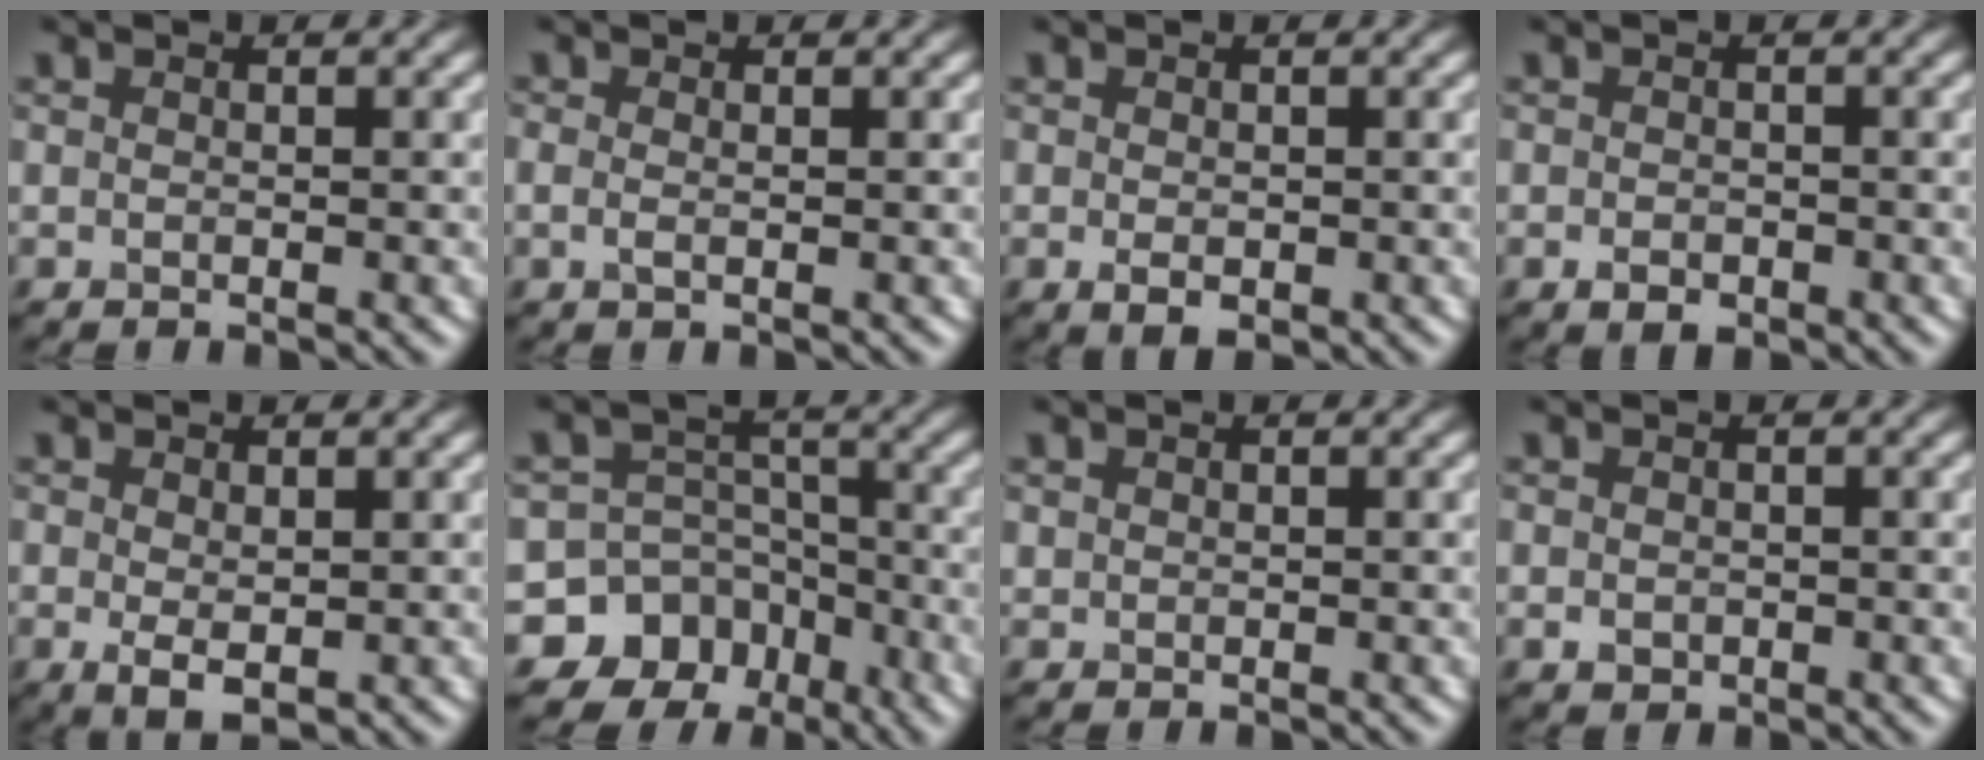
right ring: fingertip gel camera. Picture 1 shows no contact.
{"total": 0.9, "force": [0.1, 0.4, 0.8], "torque": [-0.022, -0.003, -0.002]}
{"total": 1.5, "force": [-0.2, 0.9, 1.2], "torque": [-0.024, -0.006, -0.001]}
{"total": 1.5, "force": [-0.5, 1.0, 1.0], "torque": [-0.017, -0.004, -0.011]}
{"total": 2.1, "force": [0.1, 1.1, 1.8], "torque": [-0.035, -0.006, 0.005]}
{"total": 12.2, "force": [-6.9, 9.9, 1.5], "torque": [-0.030, -0.025, -0.125]}
{"total": 0.5, "force": [0.4, 0.4, 0.0], "torque": [0.004, -0.002, 0.007]}
{"total": 1.1, "force": [-0.1, 0.9, 0.5], "torque": [-0.007, -0.005, -0.004]}